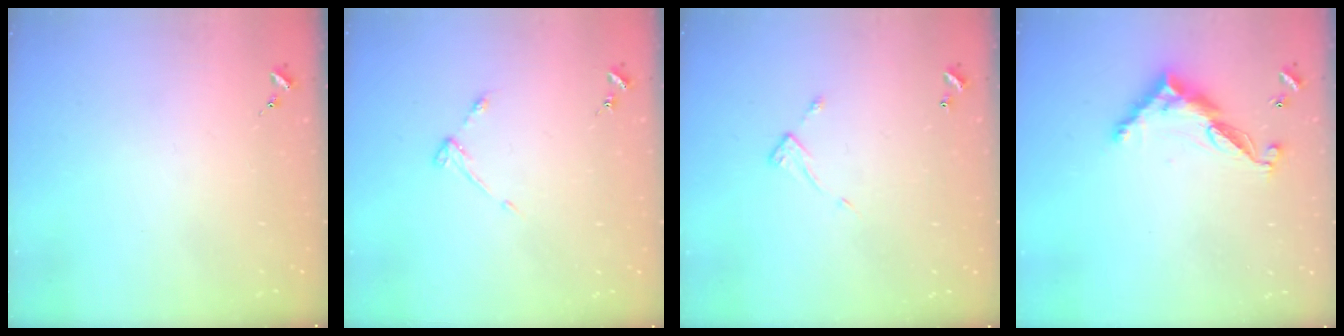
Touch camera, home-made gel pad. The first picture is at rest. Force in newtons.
{"total": 3.6, "press": 3.6, "slide": 0.5}
{"total": 5.5, "press": 5.5, "slide": 0.2}
{"total": 11.7, "press": 11.7, "slide": 0.3}